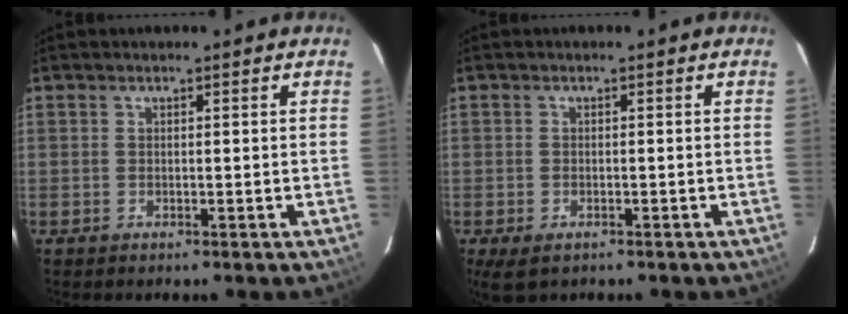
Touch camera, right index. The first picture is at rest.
{"total": 4.2, "force": [-2.8, 2.2, 2.2], "torque": [-0.045, -0.009, -0.039]}